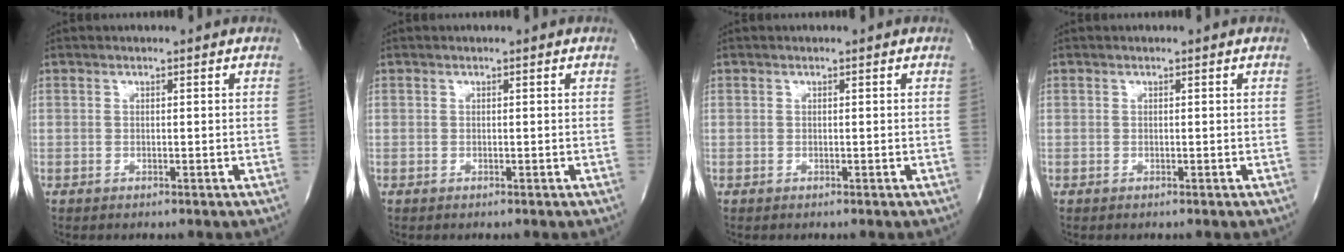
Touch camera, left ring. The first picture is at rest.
{"total": 0.0}
{"total": 0.0}
{"total": 0.0}